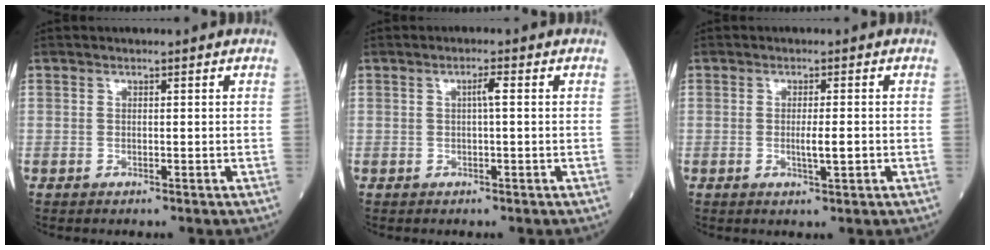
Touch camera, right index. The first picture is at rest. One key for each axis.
{"total": 1.6, "fx": 0.2, "fy": 0.1, "fz": 1.6, "tx": -0.026, "ty": 0.004, "tz": 0.002}
{"total": 2.7, "fx": -0.5, "fy": 0.1, "fz": 2.7, "tx": -0.048, "ty": -0.003, "tz": -0.008}